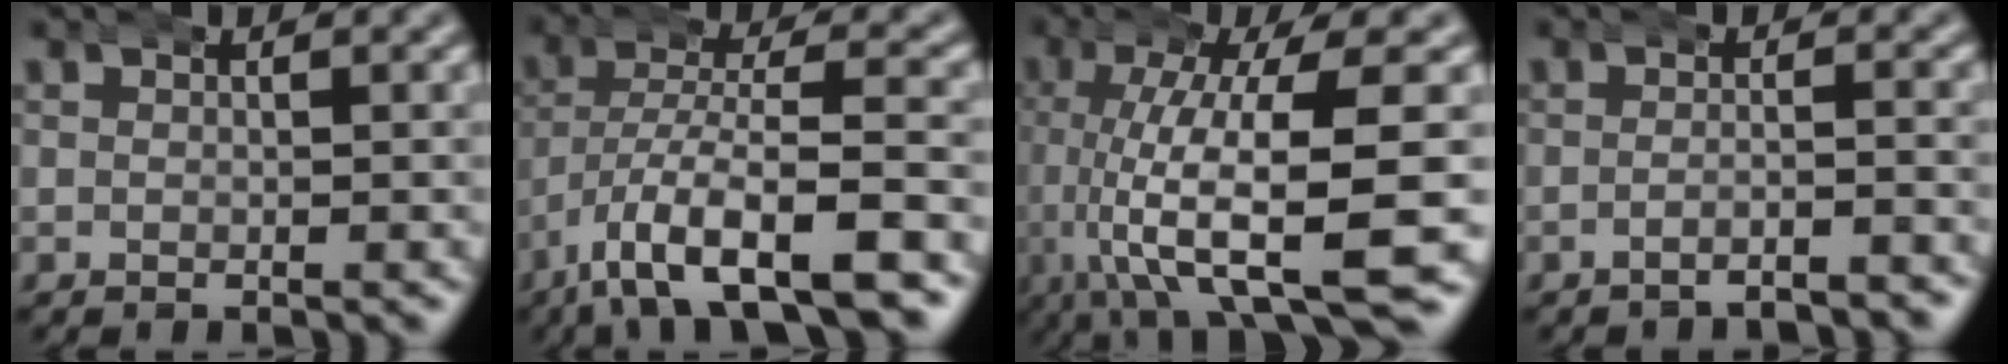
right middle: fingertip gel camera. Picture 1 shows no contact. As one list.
[{"total": 8.6, "force": [-5.6, 3.1, 5.7], "torque": [-0.128, -0.031, -0.071]}, {"total": 12.0, "force": [-3.8, 4.8, 10.3], "torque": [-0.187, -0.028, -0.039]}, {"total": 3.3, "force": [-3.1, 0.1, 1.3], "torque": [-0.023, -0.010, -0.049]}]